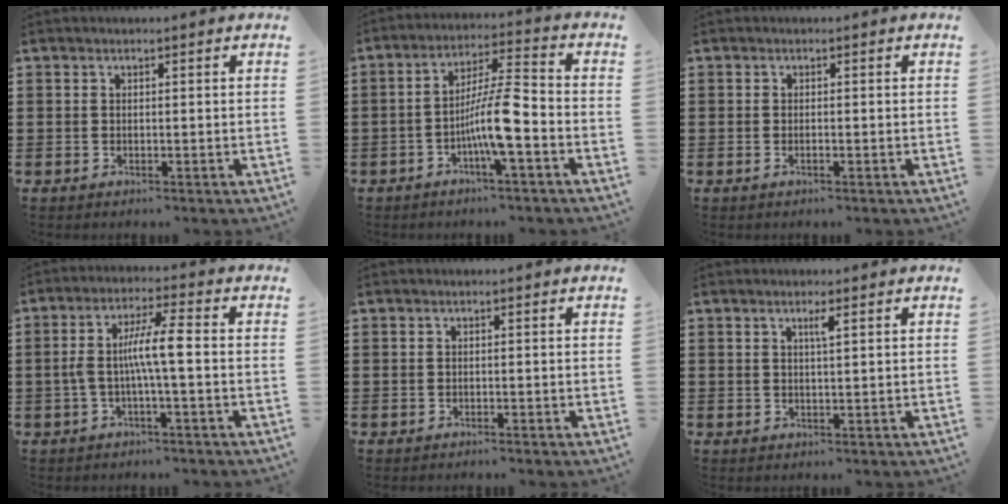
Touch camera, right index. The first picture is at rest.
{"total": 8.9, "force": [-3.2, 1.3, 8.2], "torque": [-0.158, -0.001, -0.063]}
{"total": 0.5, "force": [-0.2, 0.0, 0.5], "torque": [-0.009, -0.003, -0.003]}
{"total": 7.1, "force": [-0.7, 0.9, 7.0], "torque": [-0.141, 0.001, -0.023]}
{"total": 0.5, "force": [-0.5, -0.1, 0.1], "torque": [-0.004, -0.002, -0.011]}
{"total": 1.4, "force": [0.7, 0.0, 1.3], "torque": [-0.025, 0.000, 0.011]}